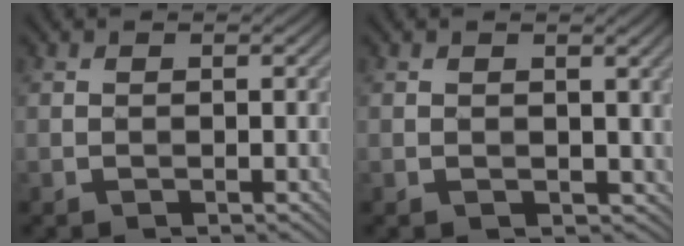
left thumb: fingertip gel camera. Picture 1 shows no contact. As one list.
[{"total": 2.6, "force": [0.6, 2.0, 1.5], "torque": [-0.033, -0.005, 0.013]}]